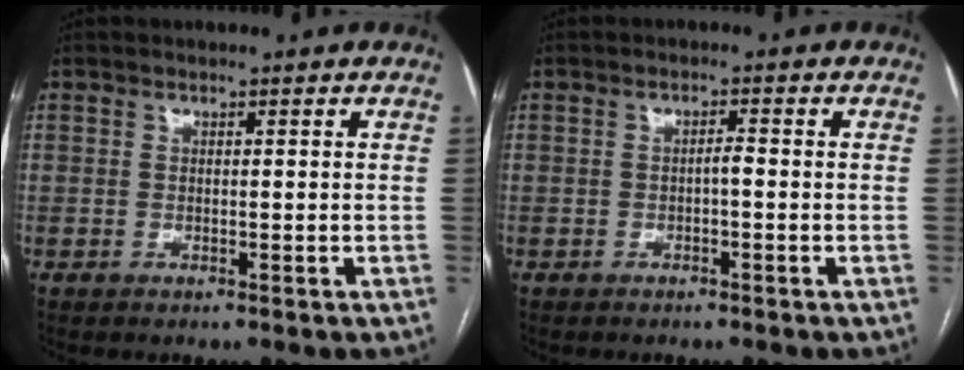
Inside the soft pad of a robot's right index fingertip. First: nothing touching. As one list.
[{"total": 1.4, "force": [-0.4, 0.3, 1.3], "torque": [-0.019, 0.004, -0.008]}]